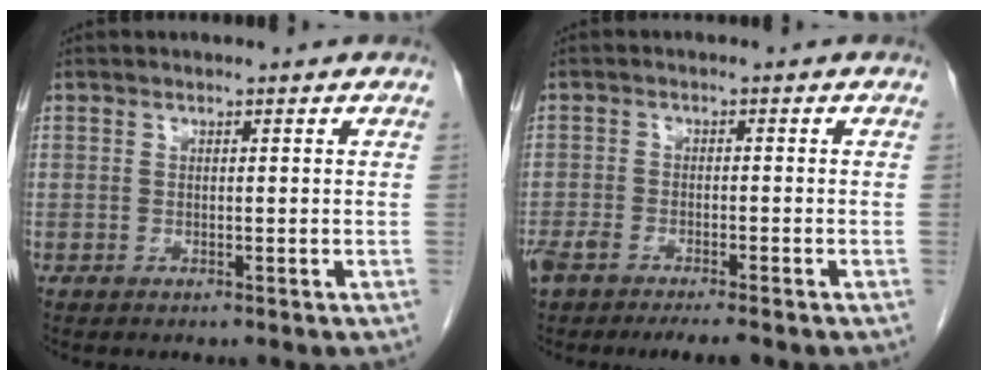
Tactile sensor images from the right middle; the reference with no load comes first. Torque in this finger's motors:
{"motor_torque": [0.41, -0.28, 0.09, 0.05]}